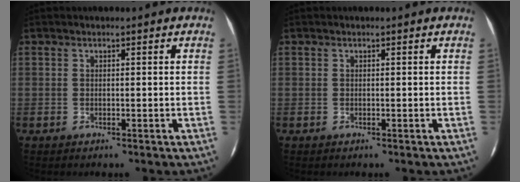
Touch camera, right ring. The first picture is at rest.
{"total": 0.0}